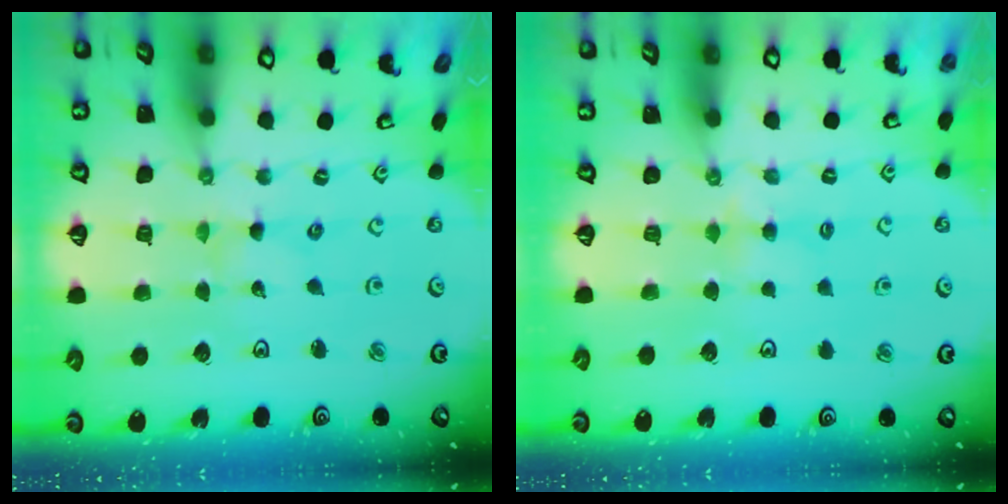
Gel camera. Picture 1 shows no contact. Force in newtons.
{"total": 3.0, "press": 2.9, "slide": 0.5}